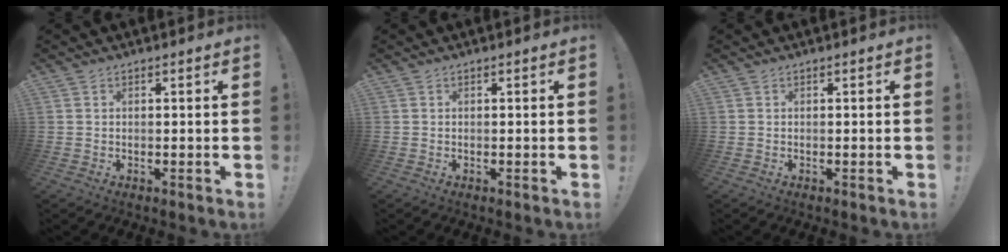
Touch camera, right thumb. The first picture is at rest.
{"total": 0.0}
{"total": 0.0}